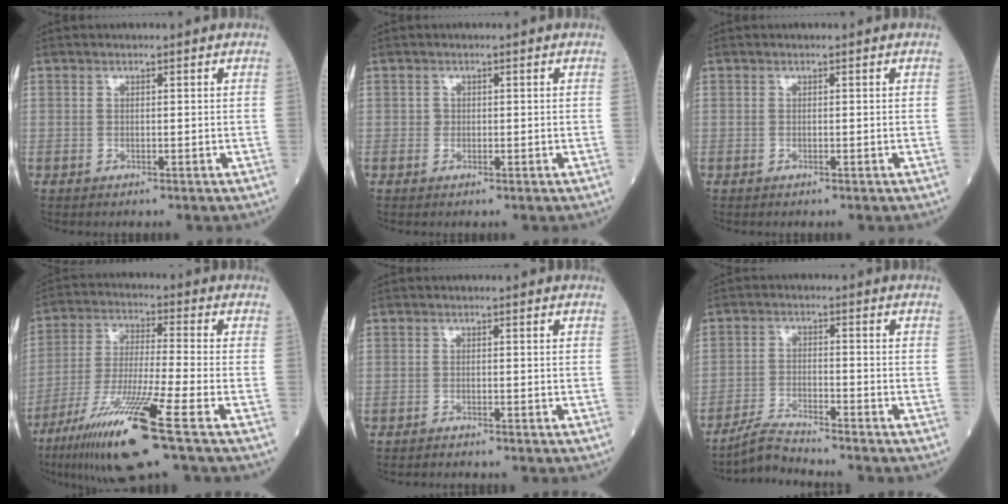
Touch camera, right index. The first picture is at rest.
{"total": 0.7, "force": [0.0, 0.7, 0.1], "torque": [0.001, 0.003, 0.000]}
{"total": 0.0}
{"total": 16.1, "force": [-8.8, -0.3, 13.5], "torque": [-0.277, -0.045, -0.161]}
{"total": 1.1, "force": [-1.1, 0.0, 0.1], "torque": [-0.006, -0.003, -0.013]}
{"total": 4.7, "force": [-4.6, -0.8, 0.6], "torque": [-0.017, -0.017, -0.084]}